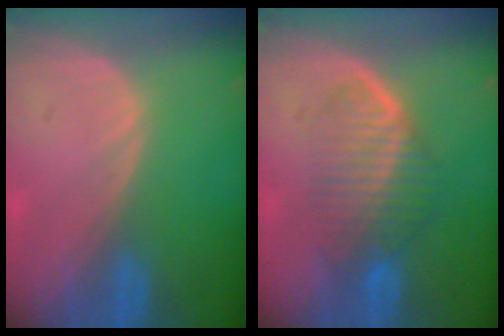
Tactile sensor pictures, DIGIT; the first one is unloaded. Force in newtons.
{"total": 6.5, "press": 6.3, "slide": 1.8}